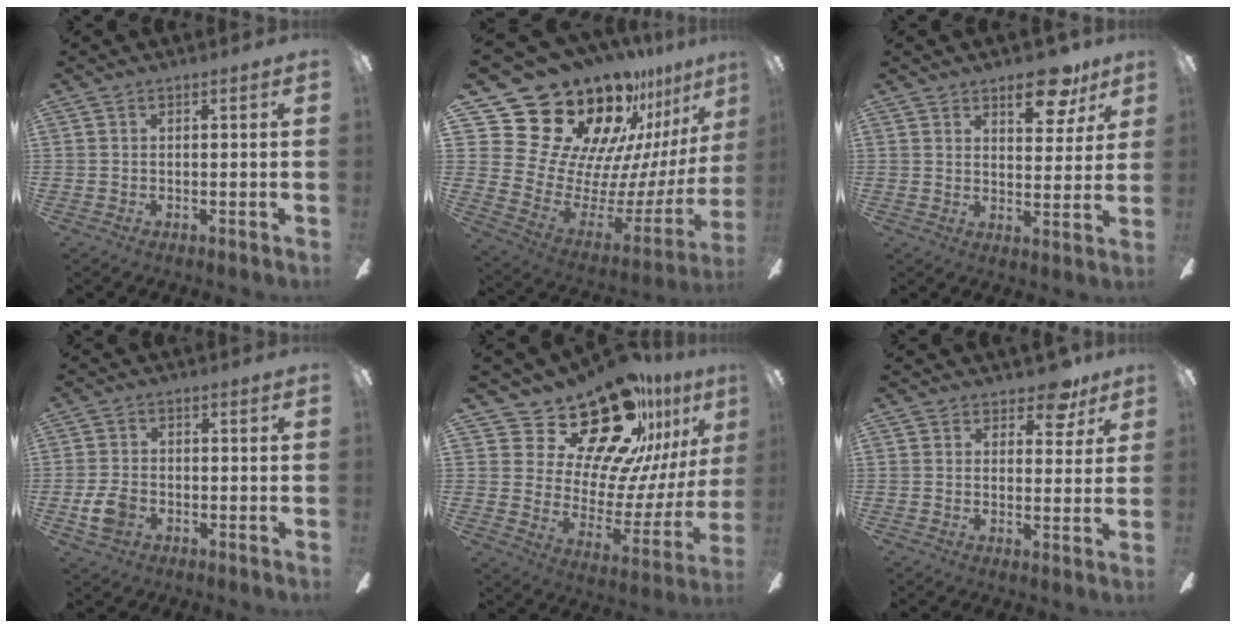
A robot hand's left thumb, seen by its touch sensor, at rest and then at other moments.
{"total": 28.3, "force": [19.5, 15.5, 13.5], "torque": [-0.212, -0.180, 0.400]}
{"total": 11.4, "force": [7.5, 5.1, 6.9], "torque": [-0.072, -0.036, 0.122]}
{"total": 6.1, "force": [-2.2, 4.1, 3.8], "torque": [-0.084, 0.009, -0.041]}
{"total": 24.6, "force": [19.2, 10.2, 11.6], "torque": [-0.172, -0.137, 0.339]}
{"total": 7.0, "force": [5.1, 3.5, 3.4], "torque": [-0.031, -0.022, 0.085]}